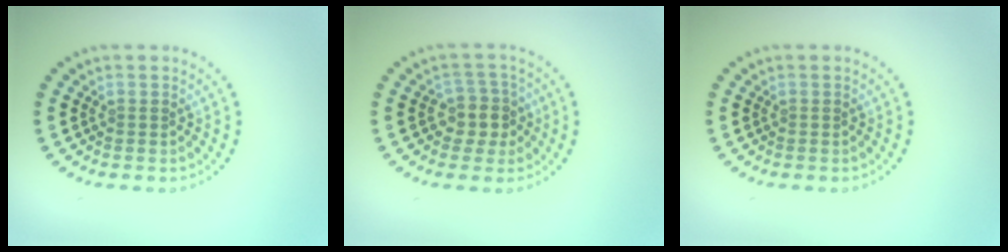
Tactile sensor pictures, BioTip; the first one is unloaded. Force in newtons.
{"total": 2.8, "press": 2.4, "slide": 1.4}
{"total": 0.0}